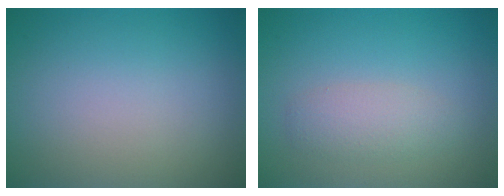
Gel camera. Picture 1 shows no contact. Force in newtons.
{"total": 2.3, "press": 2.3, "slide": 0.1}